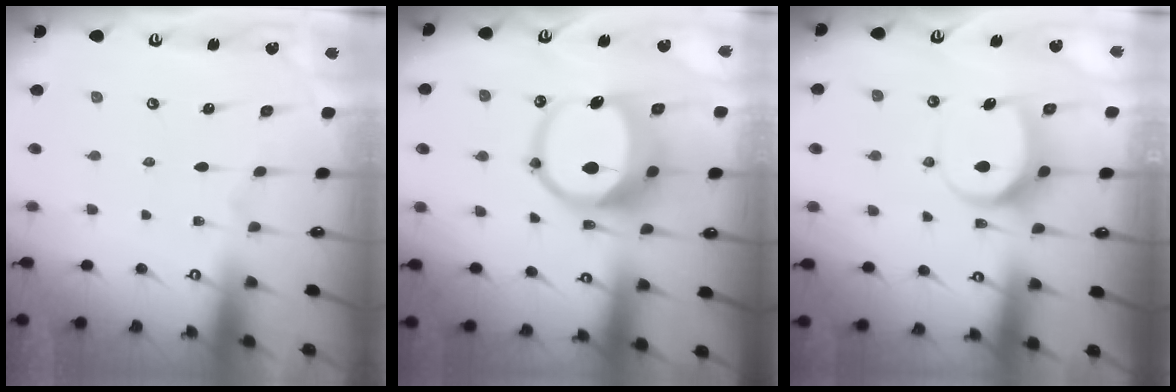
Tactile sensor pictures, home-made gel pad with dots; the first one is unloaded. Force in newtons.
{"total": 14.2, "press": 14.1, "slide": 2.0}
{"total": 7.0, "press": 7.0, "slide": 0.6}